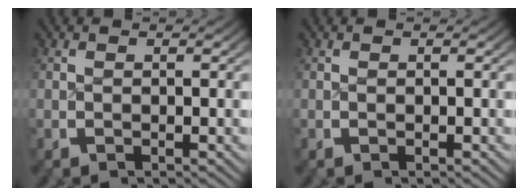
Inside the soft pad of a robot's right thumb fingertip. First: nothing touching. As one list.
[{"total": 0.0}]